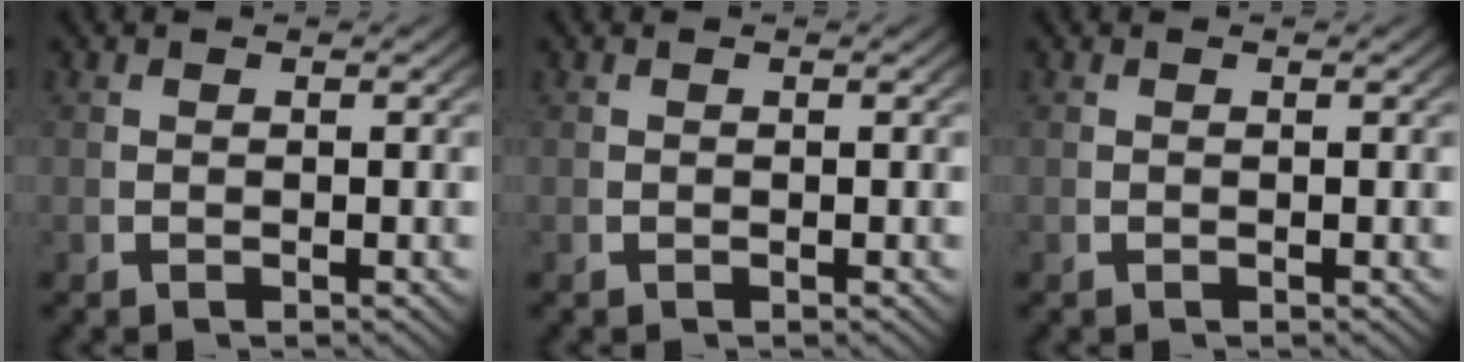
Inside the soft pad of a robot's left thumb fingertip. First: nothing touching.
{"total": 0.0}
{"total": 0.0}